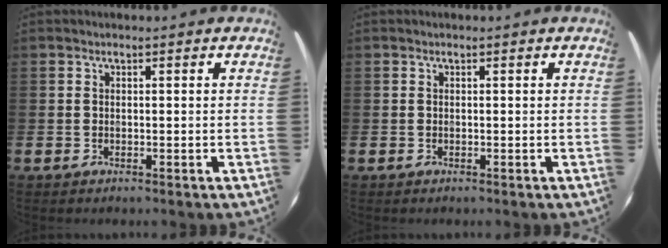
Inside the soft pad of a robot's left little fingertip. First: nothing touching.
{"total": 0.0}